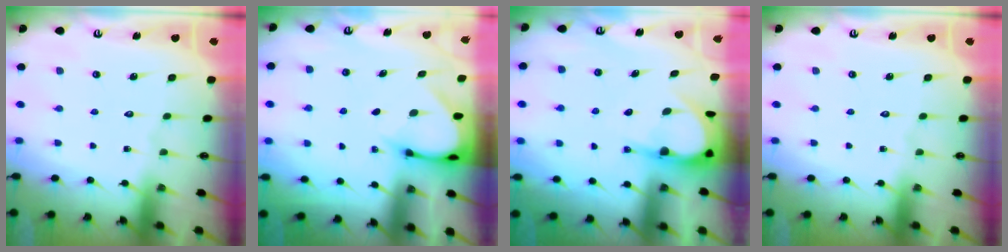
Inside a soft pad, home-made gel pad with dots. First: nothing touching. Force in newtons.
{"total": 3.3, "press": 3.3, "slide": 0.1}
{"total": 5.5, "press": 5.5, "slide": 0.4}
{"total": 0.0}